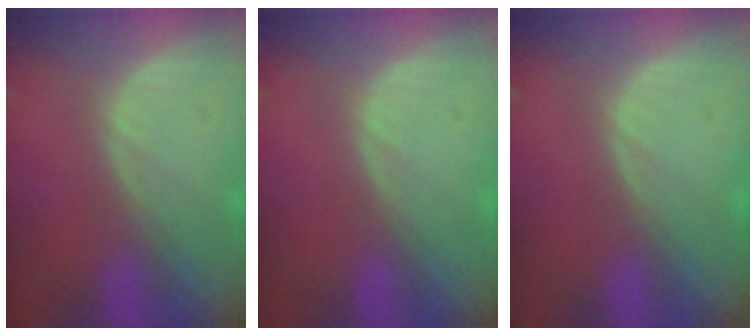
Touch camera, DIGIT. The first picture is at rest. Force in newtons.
{"total": 0.0}
{"total": 0.0}